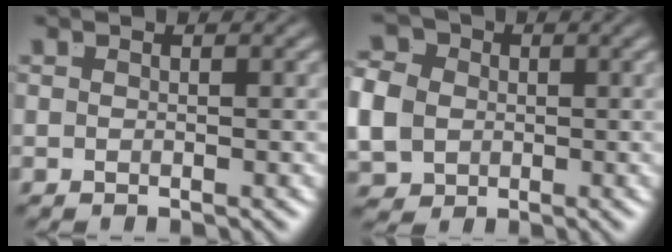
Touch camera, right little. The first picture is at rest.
{"total": 6.7, "force": [0.3, 5.8, 3.3], "torque": [-0.075, -0.019, 0.010]}